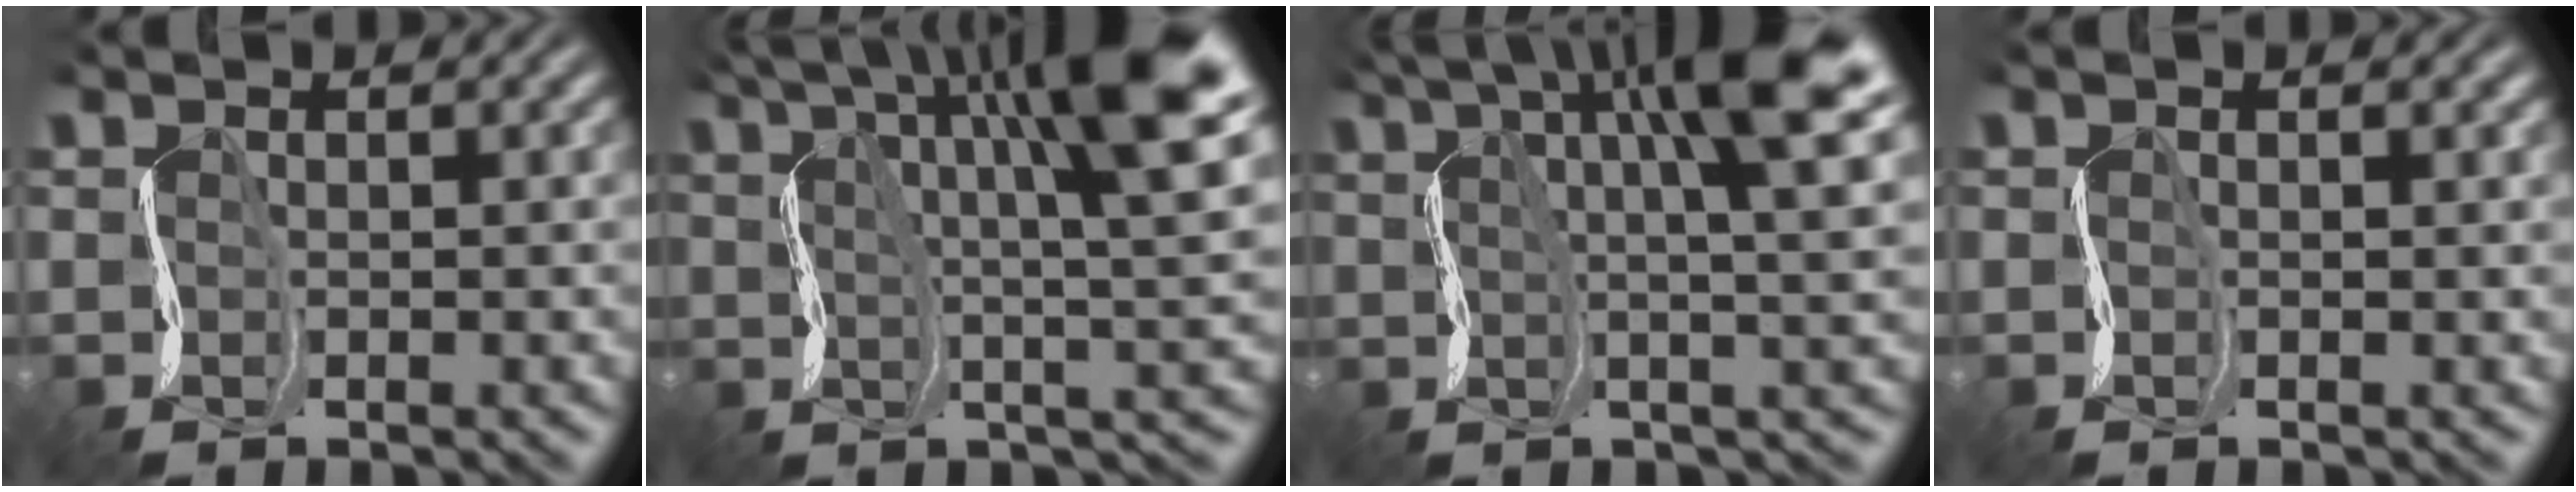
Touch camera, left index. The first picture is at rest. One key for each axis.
{"total": 12.9, "fx": 5.5, "fy": 3.0, "fz": 11.2, "tx": -0.189, "ty": 0.014, "tz": 0.090}
{"total": 11.0, "fx": 4.7, "fy": 2.4, "fz": 9.6, "tx": -0.140, "ty": 0.020, "tz": 0.073}
{"total": 0.7, "fx": 0.4, "fy": 0.1, "fz": 0.6, "tx": -0.009, "ty": 0.003, "tz": 0.004}